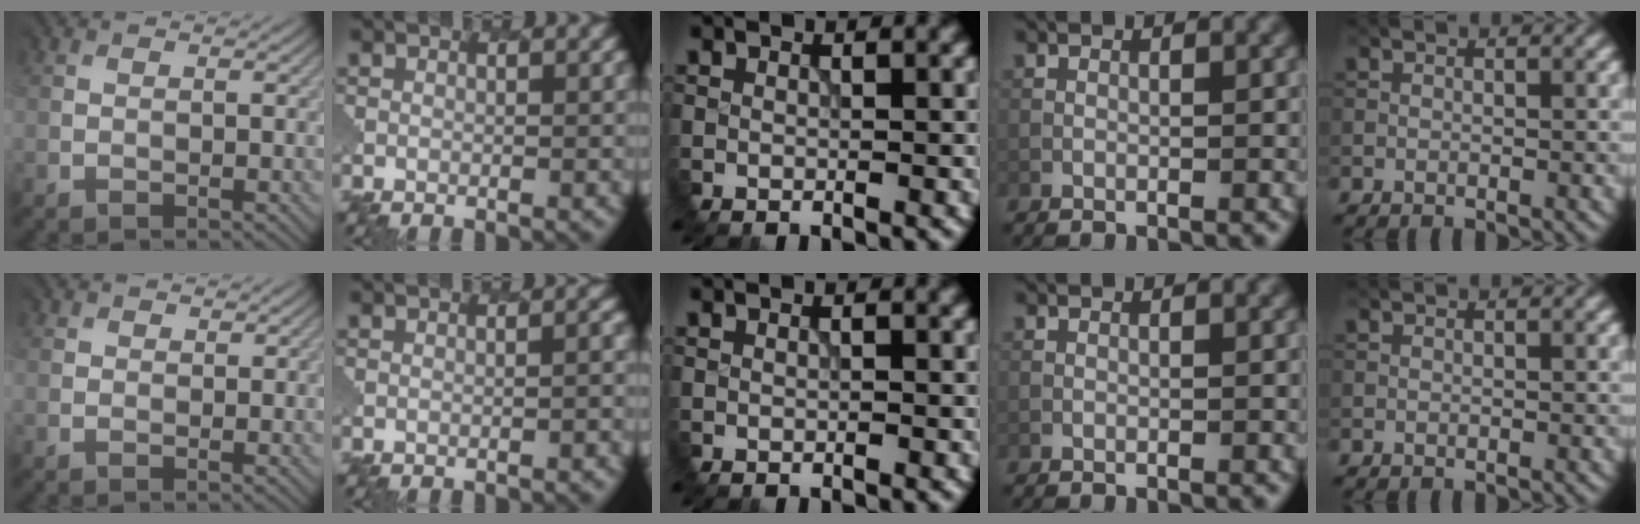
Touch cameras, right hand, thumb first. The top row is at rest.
{"thumb": {"total": 1.2, "force": [1.1, 0.4, -0.4], "torque": [0.002, 0.003, 0.015]}, "index": {"total": 1.8, "force": [-0.3, 0.6, 1.7], "torque": [-0.003, 0.009, -0.003]}}